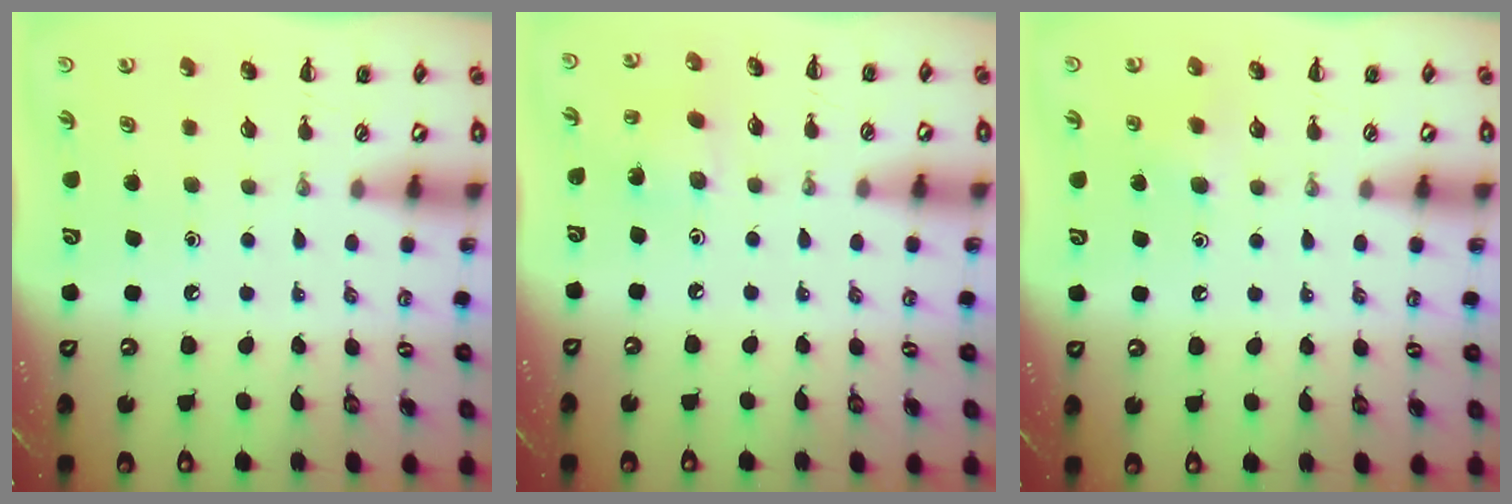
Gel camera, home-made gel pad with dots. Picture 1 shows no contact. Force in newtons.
{"total": 3.9, "press": 3.7, "slide": 1.0}
{"total": 6.2, "press": 6.0, "slide": 1.6}